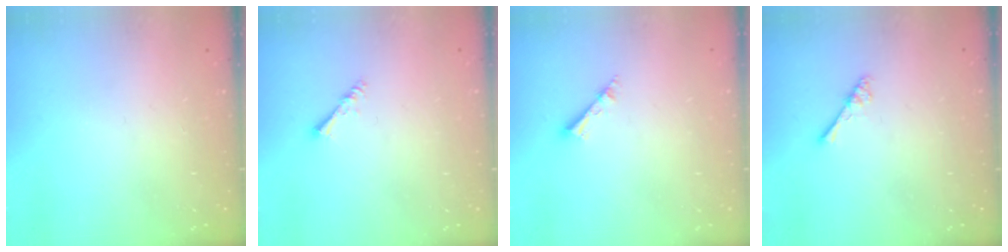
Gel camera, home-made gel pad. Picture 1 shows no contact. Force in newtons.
{"total": 1.6, "press": 1.5, "slide": 0.3}
{"total": 2.3, "press": 2.3, "slide": 0.1}
{"total": 2.5, "press": 2.5, "slide": 0.4}